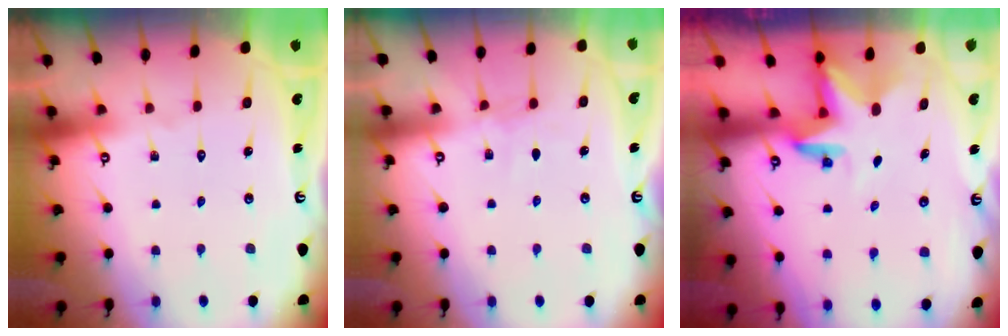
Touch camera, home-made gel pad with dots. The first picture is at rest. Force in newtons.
{"total": 4.9, "press": 4.8, "slide": 0.5}
{"total": 2.9, "press": 2.9, "slide": 0.2}